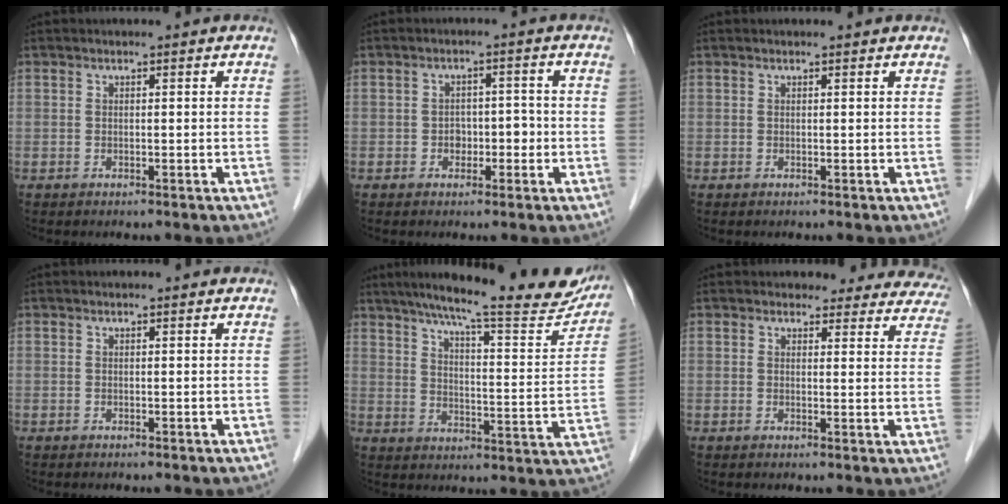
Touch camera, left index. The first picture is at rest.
{"total": 3.0, "force": [-0.9, 2.2, 1.9], "torque": [-0.024, 0.016, -0.013]}
{"total": 0.8, "force": [0.8, 0.2, 0.1], "torque": [-0.007, 0.008, 0.010]}
{"total": 0.0}
{"total": 23.0, "force": [19.6, 2.8, 11.8], "torque": [-0.170, -0.024, 0.250]}
{"total": 13.2, "force": [12.3, 4.8, 1.1], "torque": [0.036, -0.025, 0.102]}